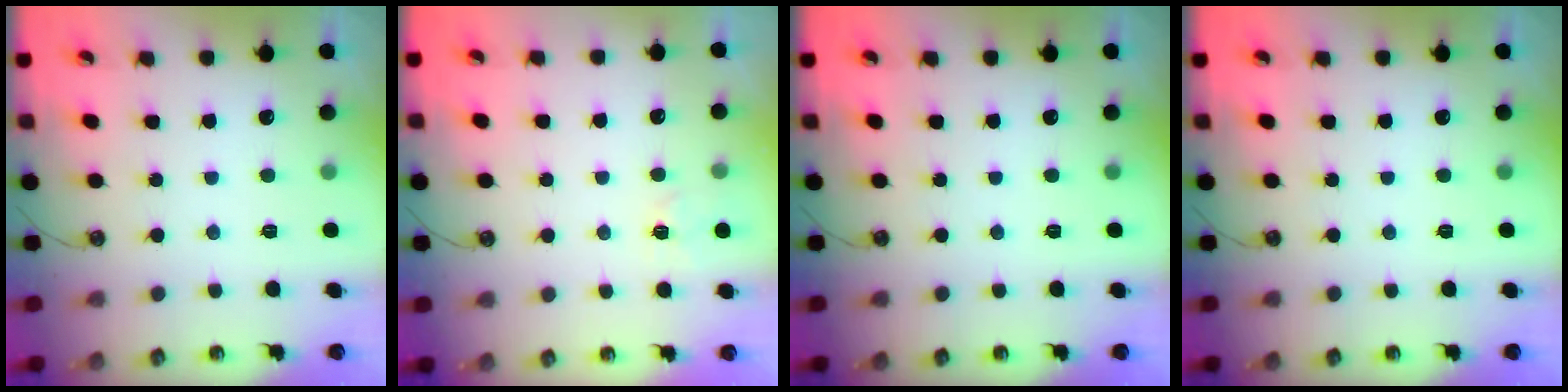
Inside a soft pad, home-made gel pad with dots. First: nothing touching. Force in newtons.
{"total": 3.6, "press": 3.6, "slide": 0.3}
{"total": 0.0}
{"total": 0.0}